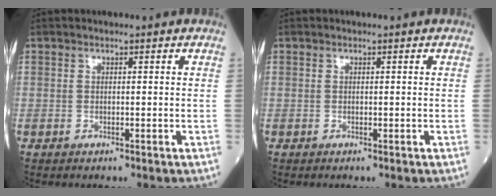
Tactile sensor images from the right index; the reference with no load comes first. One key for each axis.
{"total": 0.0}